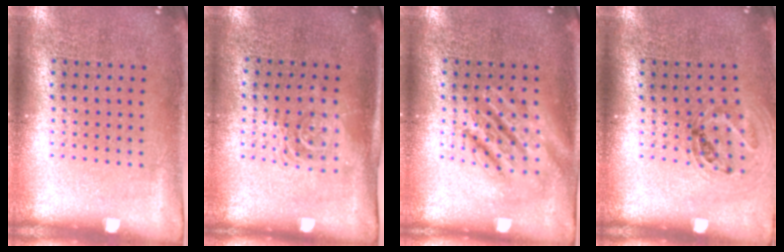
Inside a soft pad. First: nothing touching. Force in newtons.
{"total": 1.6, "press": 1.4, "slide": 0.7}
{"total": 2.7, "press": 2.7, "slide": 0.3}
{"total": 1.0, "press": 1.0, "slide": 0.1}